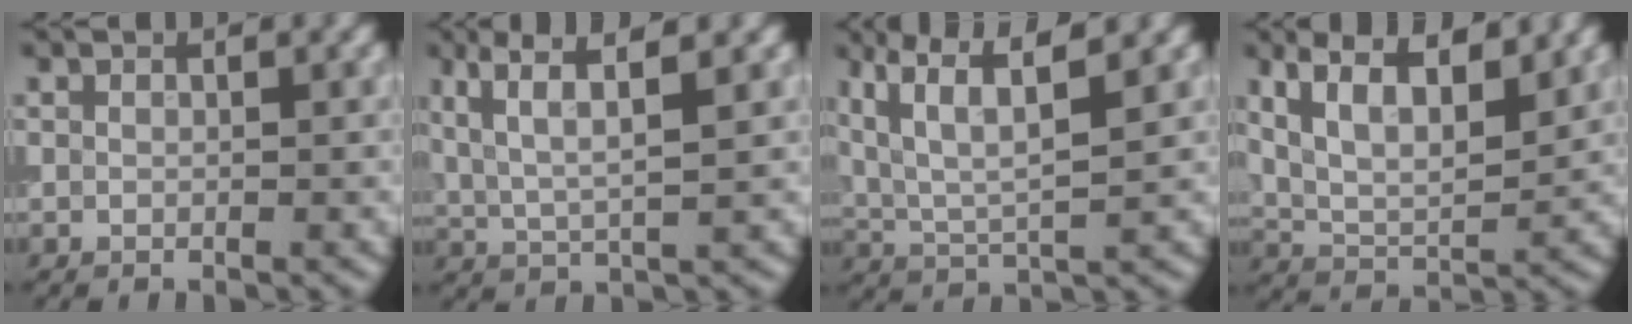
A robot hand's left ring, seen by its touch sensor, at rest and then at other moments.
{"total": 4.6, "force": [2.2, 1.0, 4.0], "torque": [-0.087, 0.004, 0.047]}
{"total": 6.7, "force": [3.0, 2.1, 5.6], "torque": [-0.119, 0.006, 0.061]}
{"total": 7.8, "force": [4.3, 2.7, 5.9], "torque": [-0.110, 0.013, 0.071]}